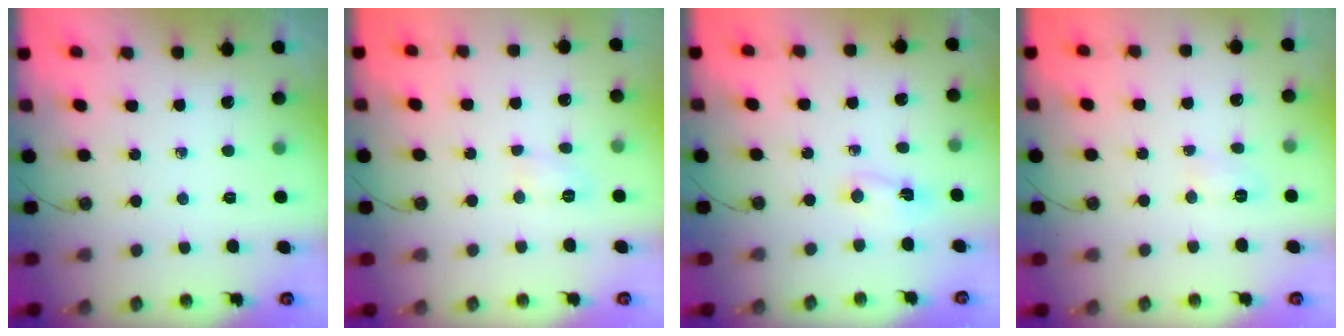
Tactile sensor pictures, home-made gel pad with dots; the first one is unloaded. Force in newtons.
{"total": 3.8, "press": 3.8, "slide": 0.3}
{"total": 11.3, "press": 2.7, "slide": 10.9}
{"total": 3.7, "press": 3.7, "slide": 0.4}